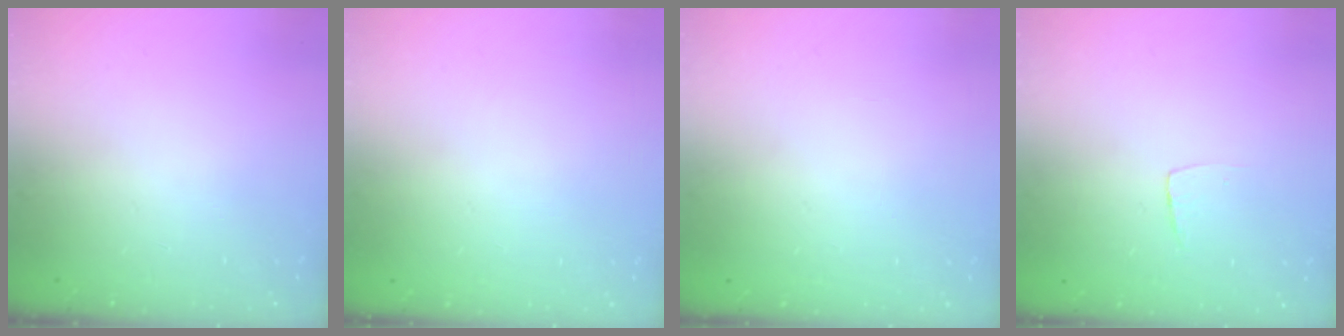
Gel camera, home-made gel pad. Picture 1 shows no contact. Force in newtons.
{"total": 0.0}
{"total": 0.0}
{"total": 3.8, "press": 3.7, "slide": 0.3}